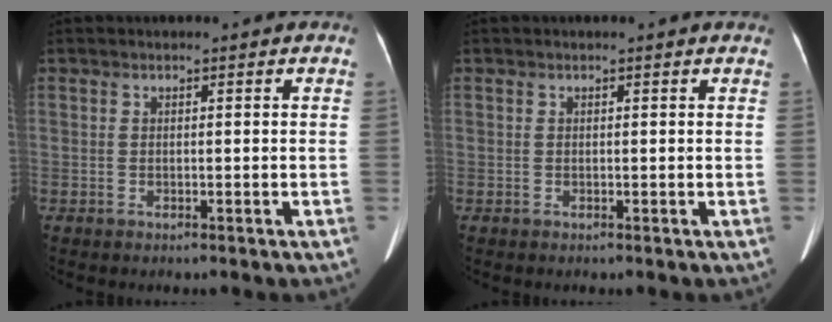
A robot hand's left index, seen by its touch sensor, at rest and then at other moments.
{"total": 0.8, "force": [0.8, 0.0, 0.3], "torque": [-0.008, 0.003, 0.005]}